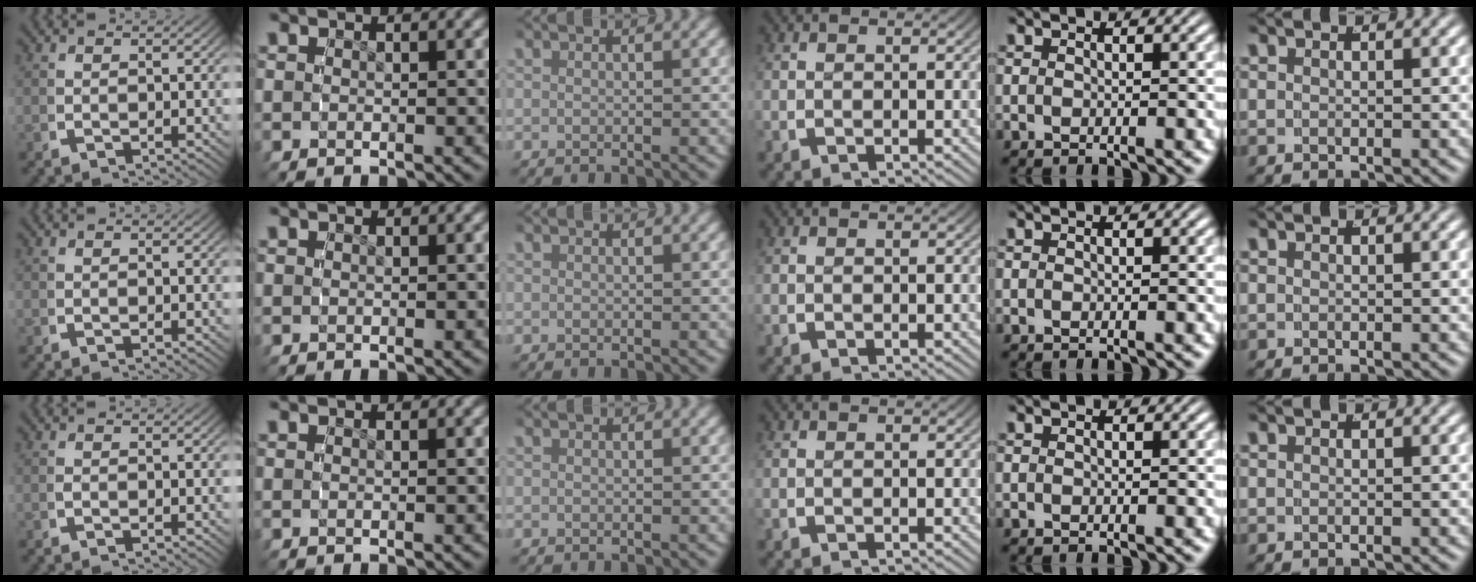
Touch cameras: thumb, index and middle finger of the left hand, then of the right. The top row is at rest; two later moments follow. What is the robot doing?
{"motion": "grasp_and_lifting", "object": "camera"}